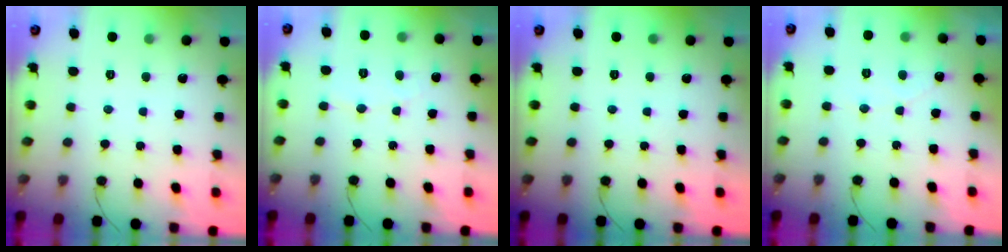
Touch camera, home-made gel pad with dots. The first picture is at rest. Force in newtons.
{"total": 3.0, "press": 2.9, "slide": 0.2}
{"total": 0.0}
{"total": 2.8, "press": 2.8, "slide": 0.2}